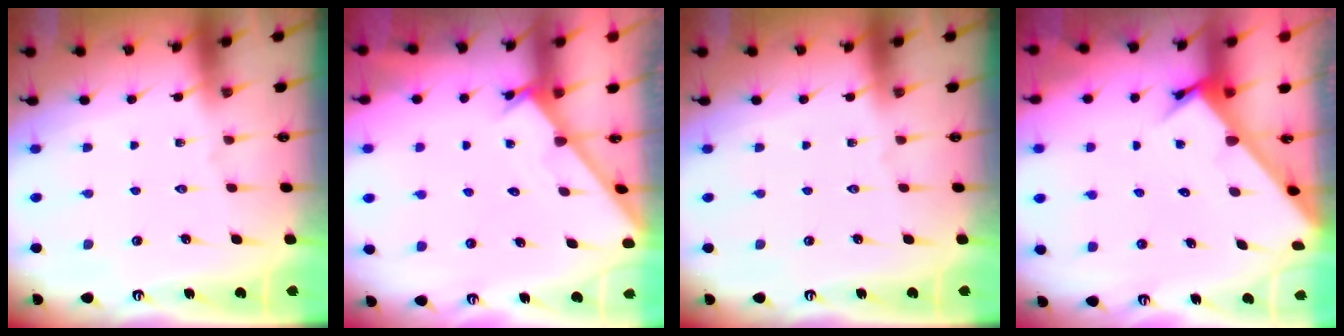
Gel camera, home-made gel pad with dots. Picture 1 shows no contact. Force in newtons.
{"total": 2.6, "press": 2.6, "slide": 0.2}
{"total": 0.0}
{"total": 3.4, "press": 3.4, "slide": 0.2}